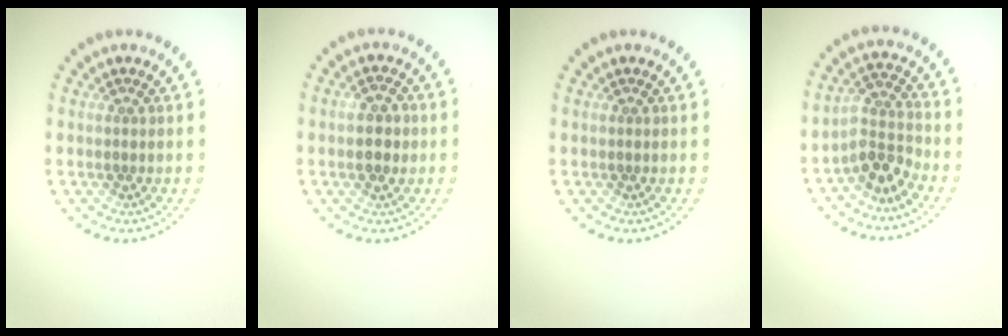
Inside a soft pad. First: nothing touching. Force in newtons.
{"total": 2.2, "press": 2.2, "slide": 0.1}
{"total": 0.0}
{"total": 3.1, "press": 2.2, "slide": 2.2}